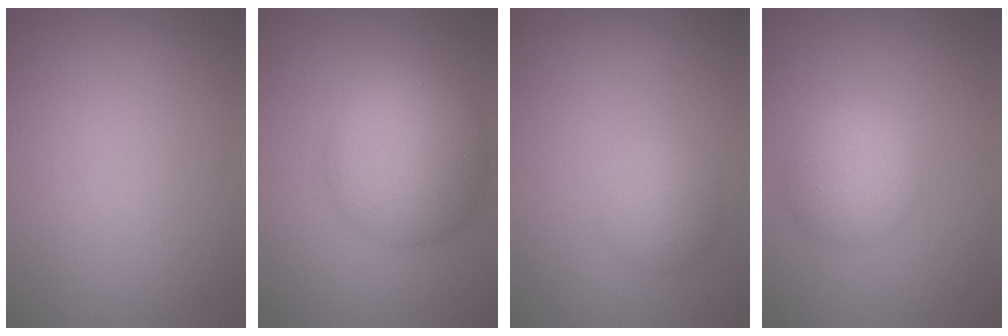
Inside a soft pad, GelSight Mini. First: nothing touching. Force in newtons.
{"total": 9.2, "press": 9.2, "slide": 0.1}
{"total": 2.8, "press": 2.8, "slide": 0.1}
{"total": 4.1, "press": 4.1, "slide": 0.2}